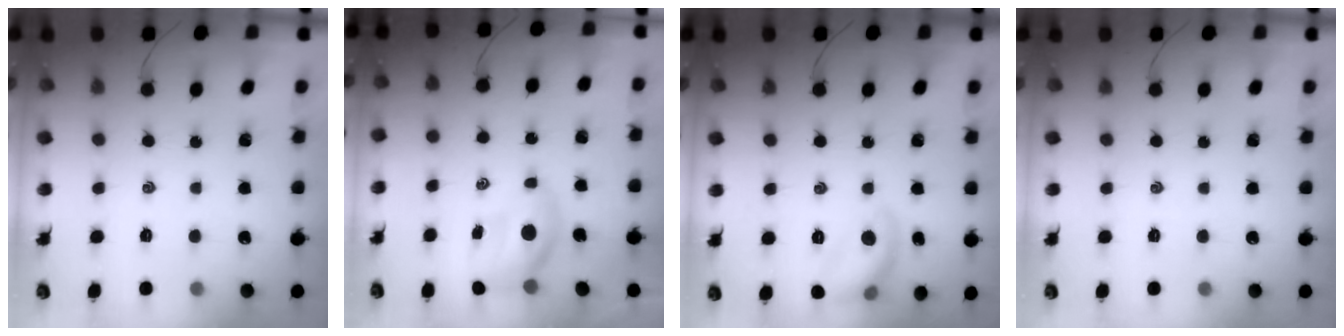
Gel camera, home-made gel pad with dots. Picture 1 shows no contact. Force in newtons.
{"total": 7.0, "press": 6.8, "slide": 1.4}
{"total": 9.5, "press": 9.4, "slide": 1.3}
{"total": 0.0}